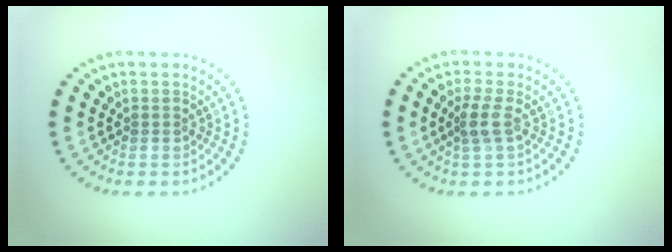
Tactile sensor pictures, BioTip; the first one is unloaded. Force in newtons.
{"total": 1.9, "press": 1.5, "slide": 1.1}